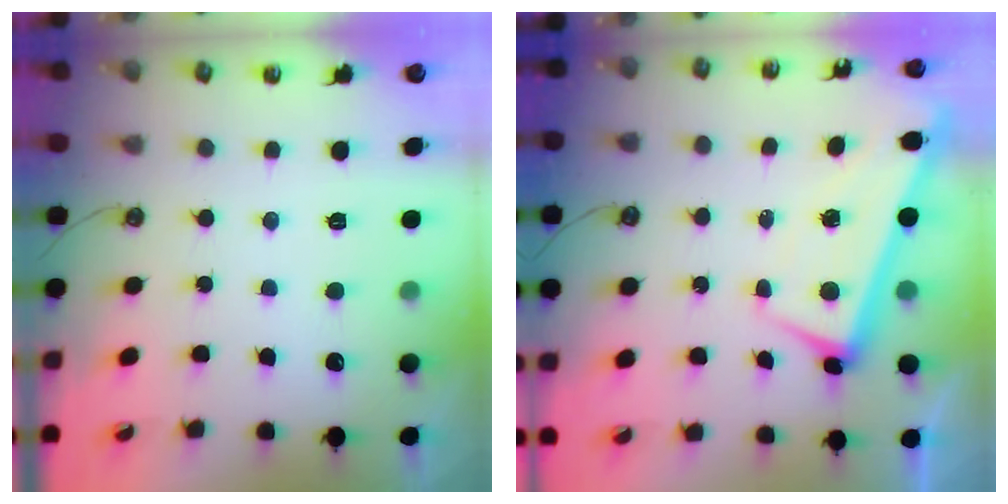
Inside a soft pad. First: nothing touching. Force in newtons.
{"total": 1.6, "press": 0.6, "slide": 1.4}